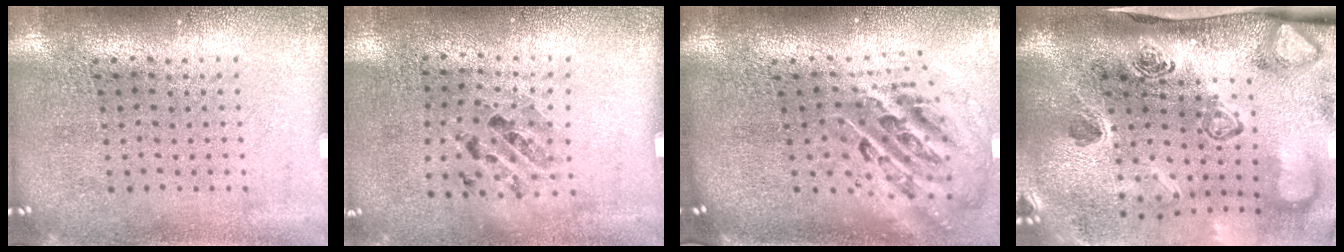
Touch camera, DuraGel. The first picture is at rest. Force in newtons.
{"total": 0.9, "press": 0.8, "slide": 0.5}
{"total": 2.8, "press": 1.9, "slide": 2.0}
{"total": 4.8, "press": 3.2, "slide": 3.6}